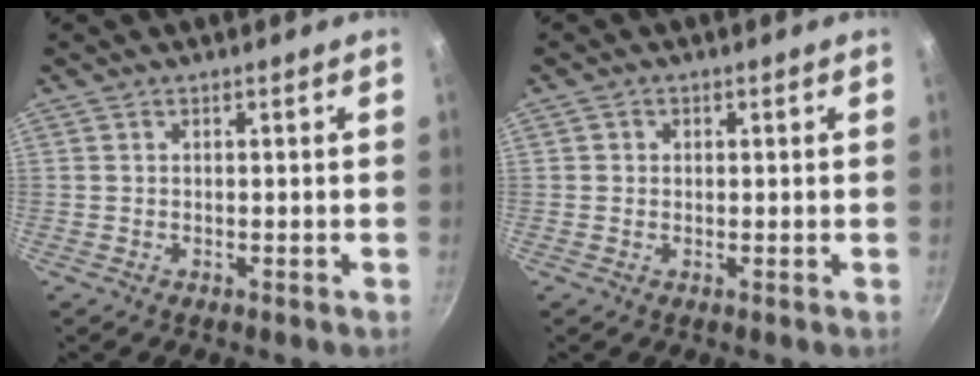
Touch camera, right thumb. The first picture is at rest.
{"total": 1.2, "force": [0.1, 1.1, 0.3], "torque": [0.001, -0.001, -0.002]}